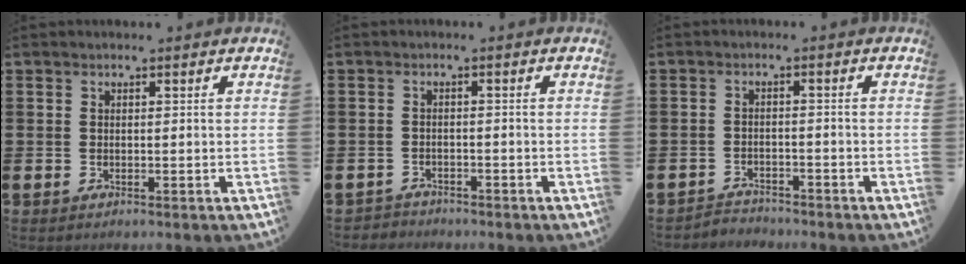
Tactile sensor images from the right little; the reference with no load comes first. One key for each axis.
{"total": 1.3, "fx": -1.2, "fy": 0.3, "fz": -0.2, "tx": 0.000, "ty": 0.005, "tz": -0.028}
{"total": 2.1, "fx": -2.1, "fy": 0.2, "fz": -0.3, "tx": -0.001, "ty": 0.003, "tz": -0.048}